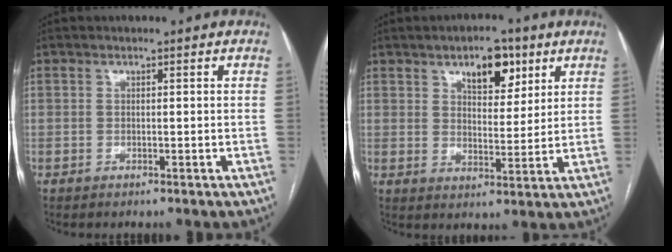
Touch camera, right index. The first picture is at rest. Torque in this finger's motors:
{"motor_torque": [0.38, 0.41, 0.14, 0.05]}